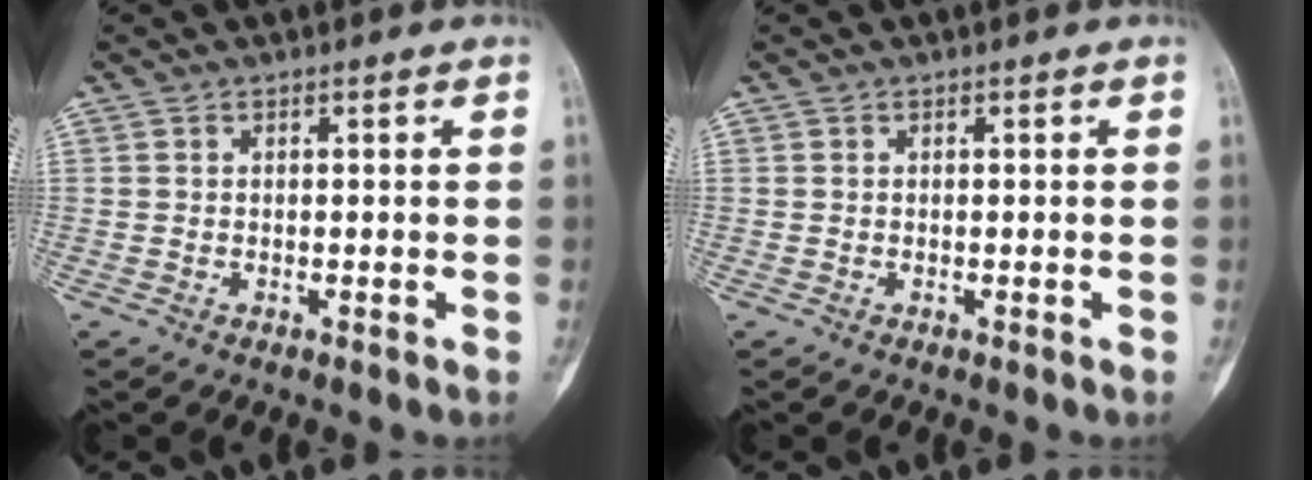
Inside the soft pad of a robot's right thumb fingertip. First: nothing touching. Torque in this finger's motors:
{"motor_torque": [0.00, 0.00, -0.04, 0.19, 0.05]}